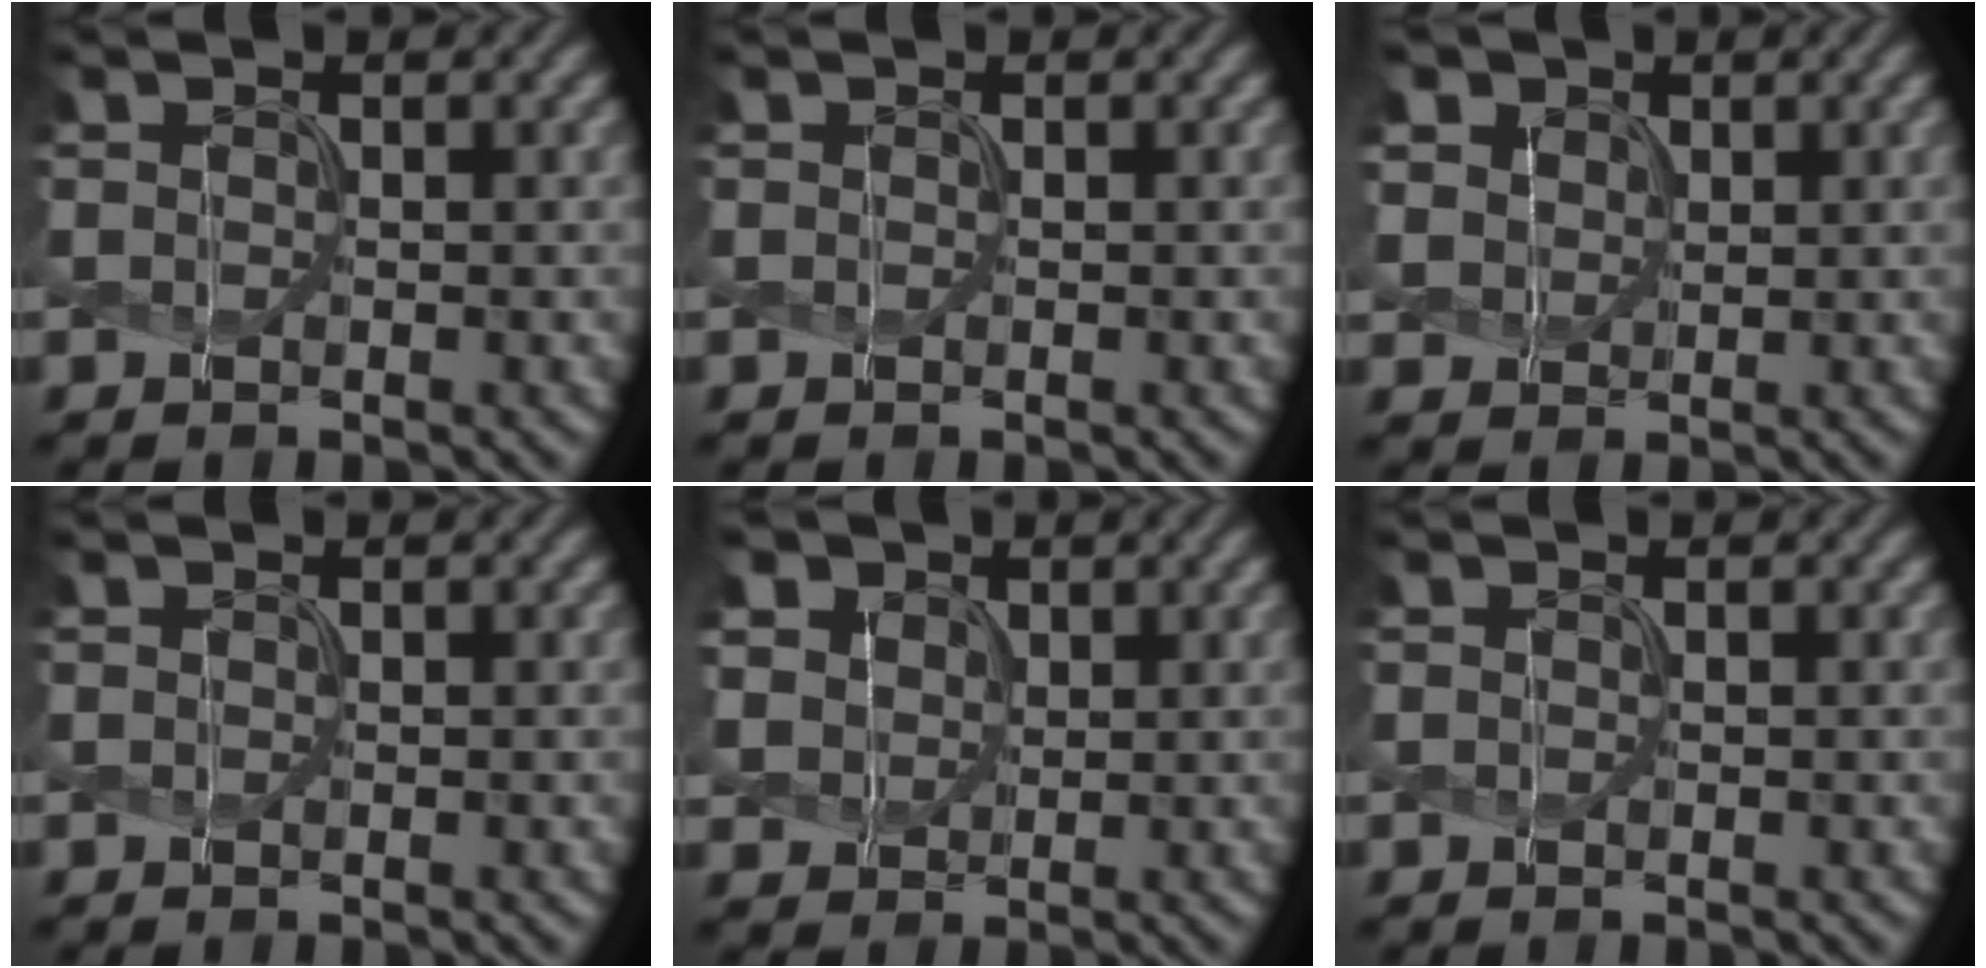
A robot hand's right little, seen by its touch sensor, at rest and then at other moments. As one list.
[{"total": 0.0}, {"total": 5.7, "force": [3.1, 4.2, 2.3], "torque": [-0.086, 0.005, 0.056]}, {"total": 0.0}, {"total": 6.5, "force": [3.5, 4.8, 2.7], "torque": [-0.095, 0.008, 0.060]}, {"total": 0.0}]